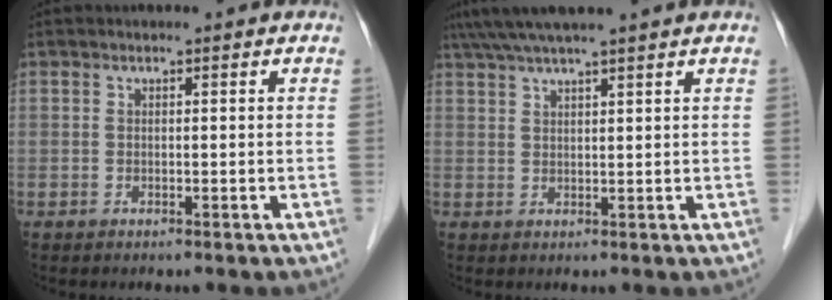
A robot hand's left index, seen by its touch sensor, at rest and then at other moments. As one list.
[{"total": 8.1, "force": [6.8, -1.0, 4.2], "torque": [-0.070, 0.031, 0.102]}]